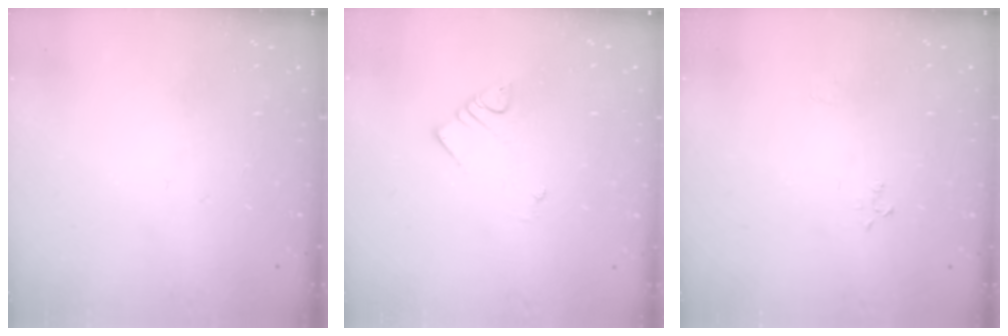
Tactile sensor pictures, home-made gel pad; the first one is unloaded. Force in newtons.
{"total": 2.5, "press": 2.5, "slide": 0.2}
{"total": 2.9, "press": 2.9, "slide": 0.3}